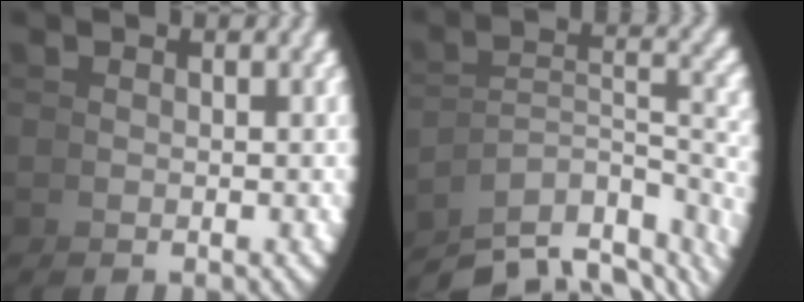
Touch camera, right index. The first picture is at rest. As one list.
[{"total": 8.9, "force": [-6.0, 3.9, 5.3], "torque": [-0.083, -0.034, -0.076]}]